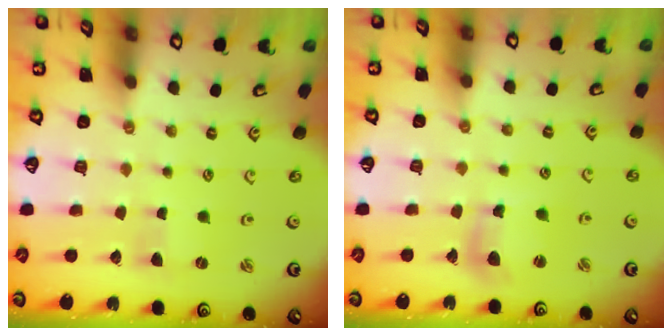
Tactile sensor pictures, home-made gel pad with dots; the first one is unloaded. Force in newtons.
{"total": 8.0, "press": 7.9, "slide": 1.1}